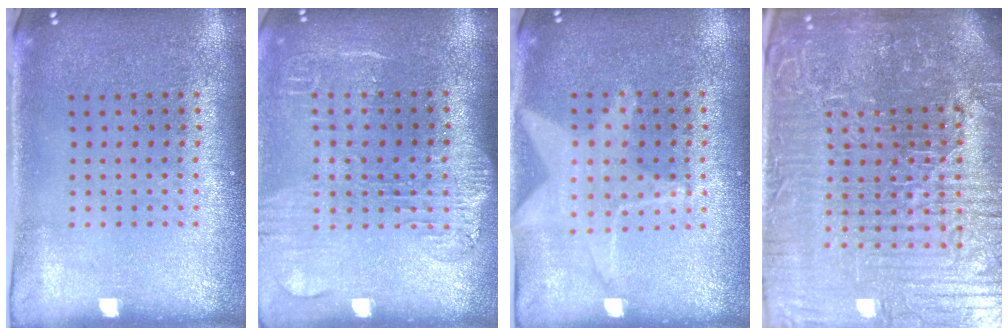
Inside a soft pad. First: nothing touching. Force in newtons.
{"total": 1.9, "press": 1.6, "slide": 1.0}
{"total": 1.3, "press": 1.3, "slide": 0.4}
{"total": 7.9, "press": 7.0, "slide": 3.7}